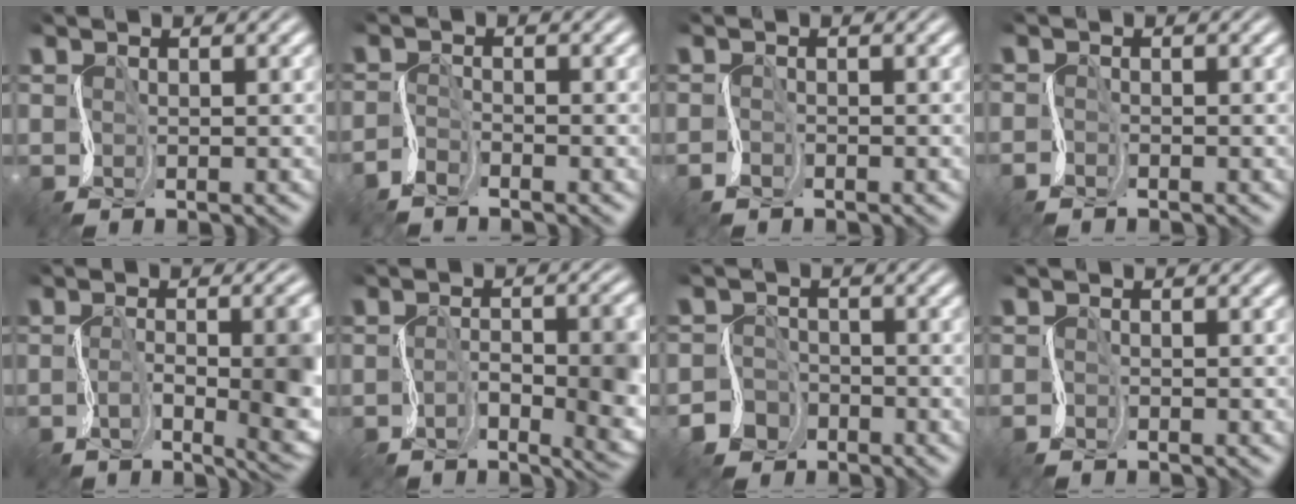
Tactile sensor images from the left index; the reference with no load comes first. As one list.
[{"total": 1.5, "force": [-1.4, 0.1, 0.3], "torque": [-0.012, 0.000, -0.038]}, {"total": 0.6, "force": [-0.6, 0.1, -0.1], "torque": [-0.002, 0.001, -0.015]}, {"total": 0.9, "force": [-0.9, 0.1, 0.1], "torque": [-0.006, -0.001, -0.021]}, {"total": 10.0, "force": [-1.7, 3.6, 9.2], "torque": [-0.131, -0.011, -0.017]}, {"total": 8.3, "force": [-2.1, 3.4, 7.3], "torque": [-0.103, -0.007, -0.029]}, {"total": 4.4, "force": [-2.7, 3.5, 0.2], "torque": [0.020, -0.003, -0.056]}, {"total": 0.8, "force": [-0.8, 0.0, 0.0], "torque": [-0.004, -0.001, -0.019]}]